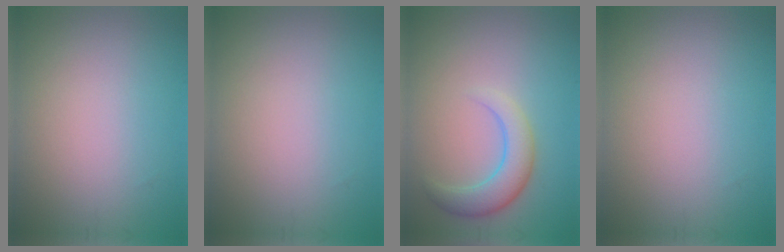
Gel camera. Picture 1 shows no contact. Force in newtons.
{"total": 0.0}
{"total": 3.7, "press": 3.7, "slide": 0.1}
{"total": 0.0}